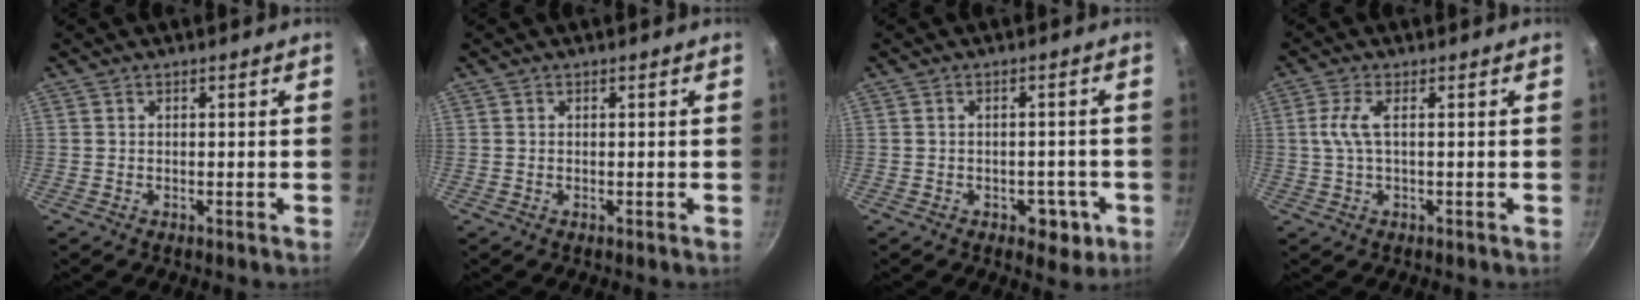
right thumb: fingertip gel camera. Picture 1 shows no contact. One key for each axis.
{"total": 0.0}
{"total": 4.8, "fx": -2.2, "fy": 3.1, "fz": 3.0, "tx": -0.013, "ty": 0.014, "tz": -0.025}
{"total": 3.8, "fx": 0.5, "fy": 1.1, "fz": 3.6, "tx": -0.104, "ty": 0.009, "tz": 0.010}